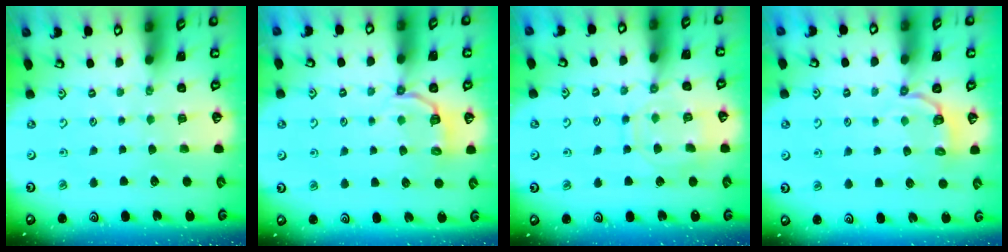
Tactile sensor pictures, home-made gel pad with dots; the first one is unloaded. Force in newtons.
{"total": 4.2, "press": 3.5, "slide": 2.2}
{"total": 10.9, "press": 10.9, "slide": 0.9}
{"total": 3.1, "press": 1.5, "slide": 2.7}